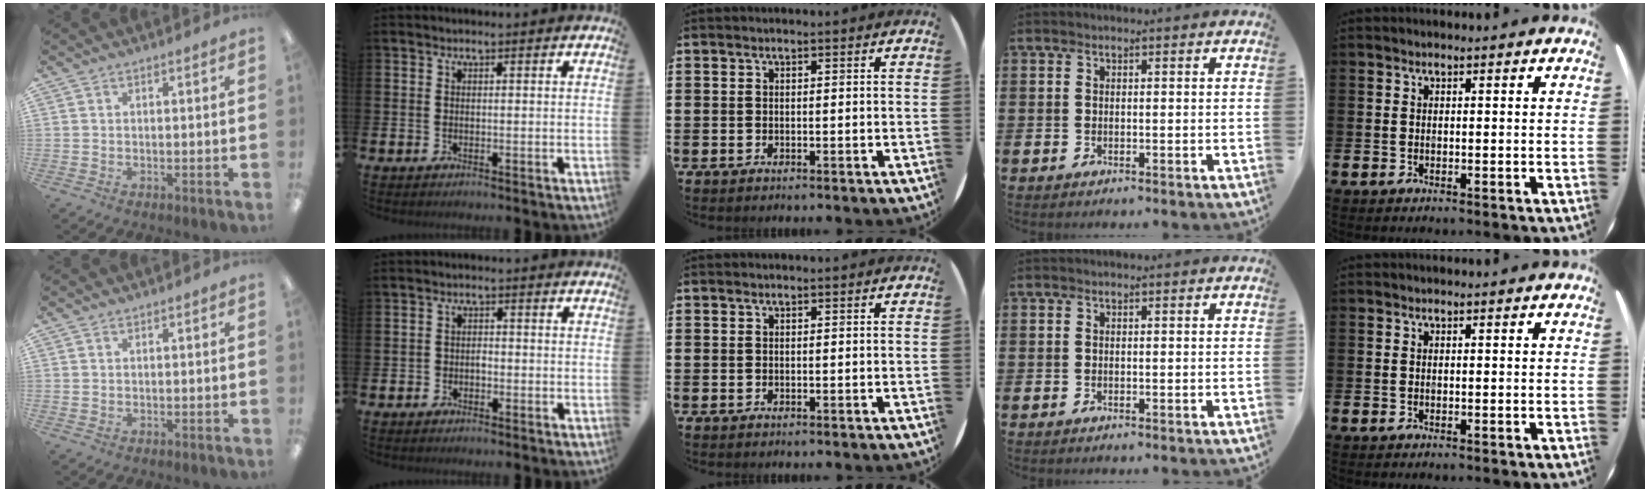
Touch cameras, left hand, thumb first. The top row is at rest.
{"thumb": {"total": 0.6, "force": [0.5, 0.3, 0.2], "torque": [-0.004, 0.002, 0.009]}, "index": {"total": 1.3, "force": [-0.7, 1.0, 0.4], "torque": [-0.002, -0.001, -0.017]}}